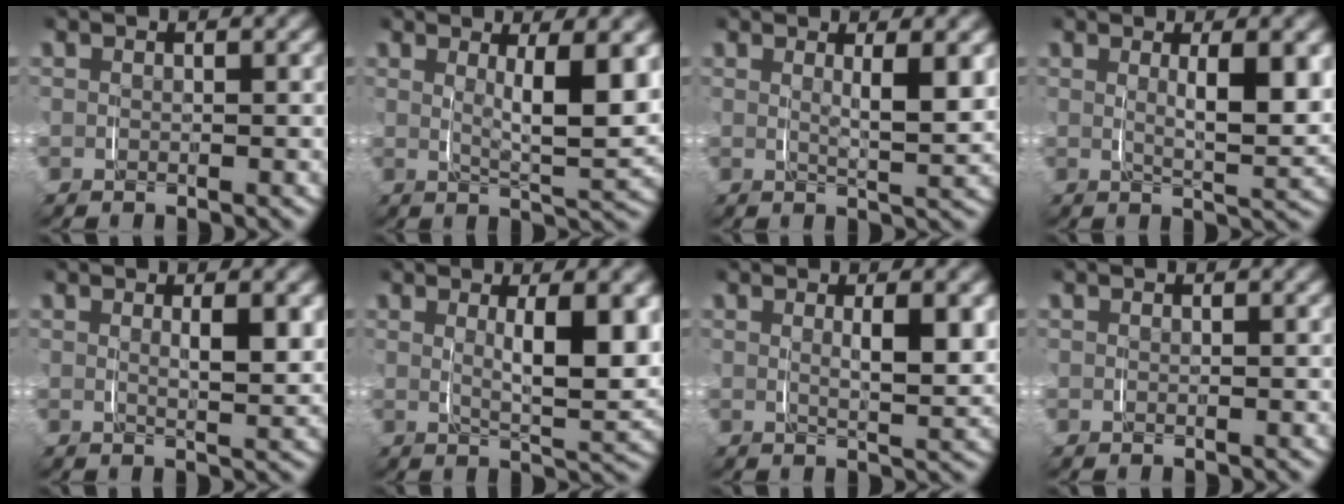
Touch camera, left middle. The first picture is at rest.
{"total": 5.1, "force": [2.2, 0.7, 4.6], "torque": [-0.056, 0.005, 0.036]}
{"total": 2.5, "force": [1.9, -0.4, 1.6], "torque": [-0.020, 0.001, 0.031]}
{"total": 3.5, "force": [1.7, 0.1, 3.0], "torque": [-0.039, 0.004, 0.028]}
{"total": 1.7, "force": [1.2, -0.5, 1.1], "torque": [-0.016, 0.002, 0.022]}
{"total": 5.1, "force": [2.0, 0.7, 4.7], "torque": [-0.059, 0.006, 0.032]}
{"total": 2.3, "force": [1.4, -0.3, 1.8], "torque": [-0.024, 0.003, 0.024]}
{"total": 0.0}